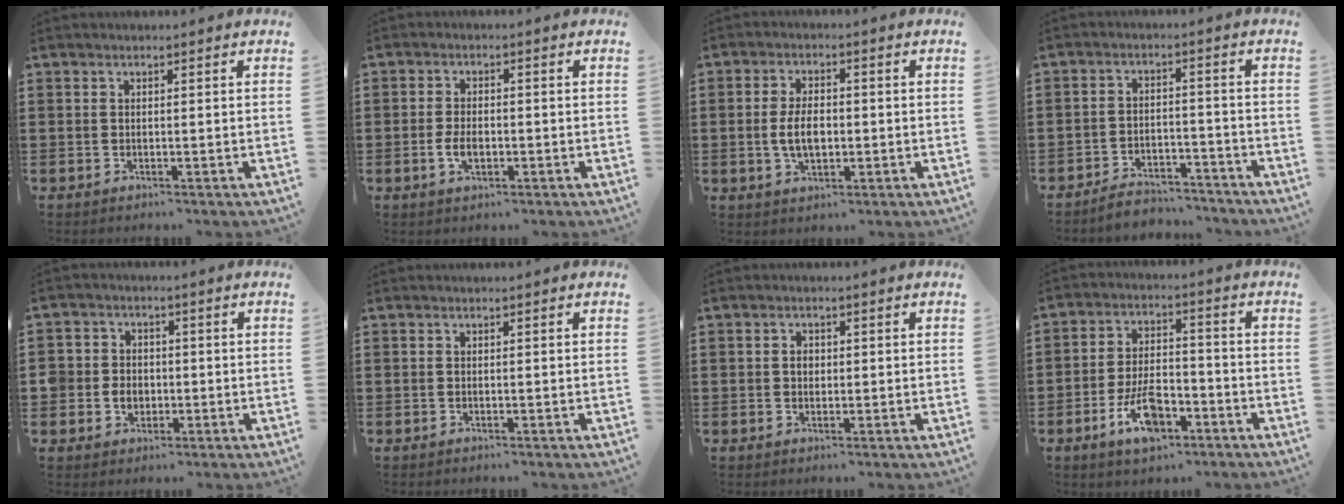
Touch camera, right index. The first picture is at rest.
{"total": 3.3, "force": [-0.8, 1.8, 2.7], "torque": [-0.057, 0.000, -0.015]}
{"total": 5.3, "force": [-0.5, 2.8, 4.4], "torque": [-0.089, -0.002, -0.015]}
{"total": 4.1, "force": [-4.0, 0.7, 0.4], "torque": [-0.010, 0.010, -0.082]}
{"total": 4.1, "force": [-0.6, 3.9, 0.9], "torque": [-0.032, 0.012, -0.014]}
{"total": 0.0}
{"total": 1.5, "force": [0.1, 1.1, 1.0], "torque": [-0.021, 0.008, 0.000]}
{"total": 8.4, "force": [-4.2, 3.9, 6.2], "torque": [-0.129, 0.006, -0.078]}